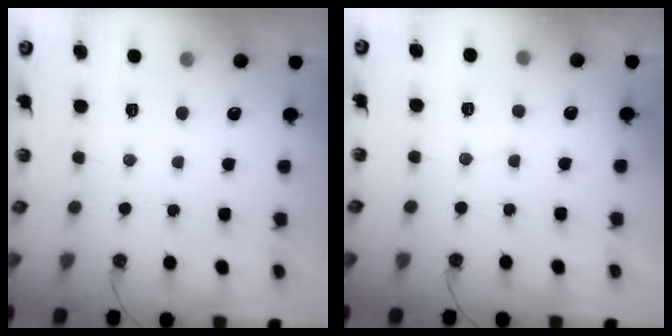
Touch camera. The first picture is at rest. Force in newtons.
{"total": 4.5, "press": 4.5, "slide": 0.4}